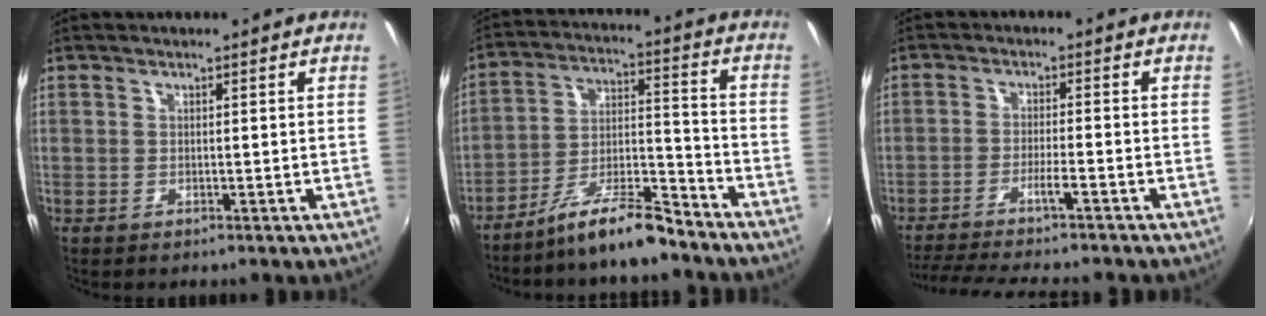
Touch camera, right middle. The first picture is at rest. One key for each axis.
{"total": 11.2, "fx": -9.5, "fy": 1.6, "fz": 5.8, "tx": -0.115, "ty": 0.012, "tz": -0.169}
{"total": 11.2, "fx": -9.8, "fy": -0.5, "fz": 5.4, "tx": -0.110, "ty": -0.011, "tz": -0.158}